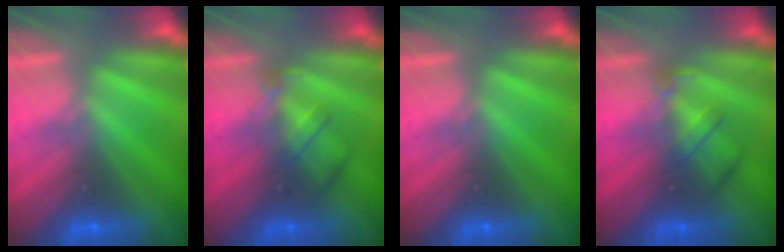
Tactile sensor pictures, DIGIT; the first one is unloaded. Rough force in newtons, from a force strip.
{"total": 2.4}
{"total": 0.0}
{"total": 2.4}